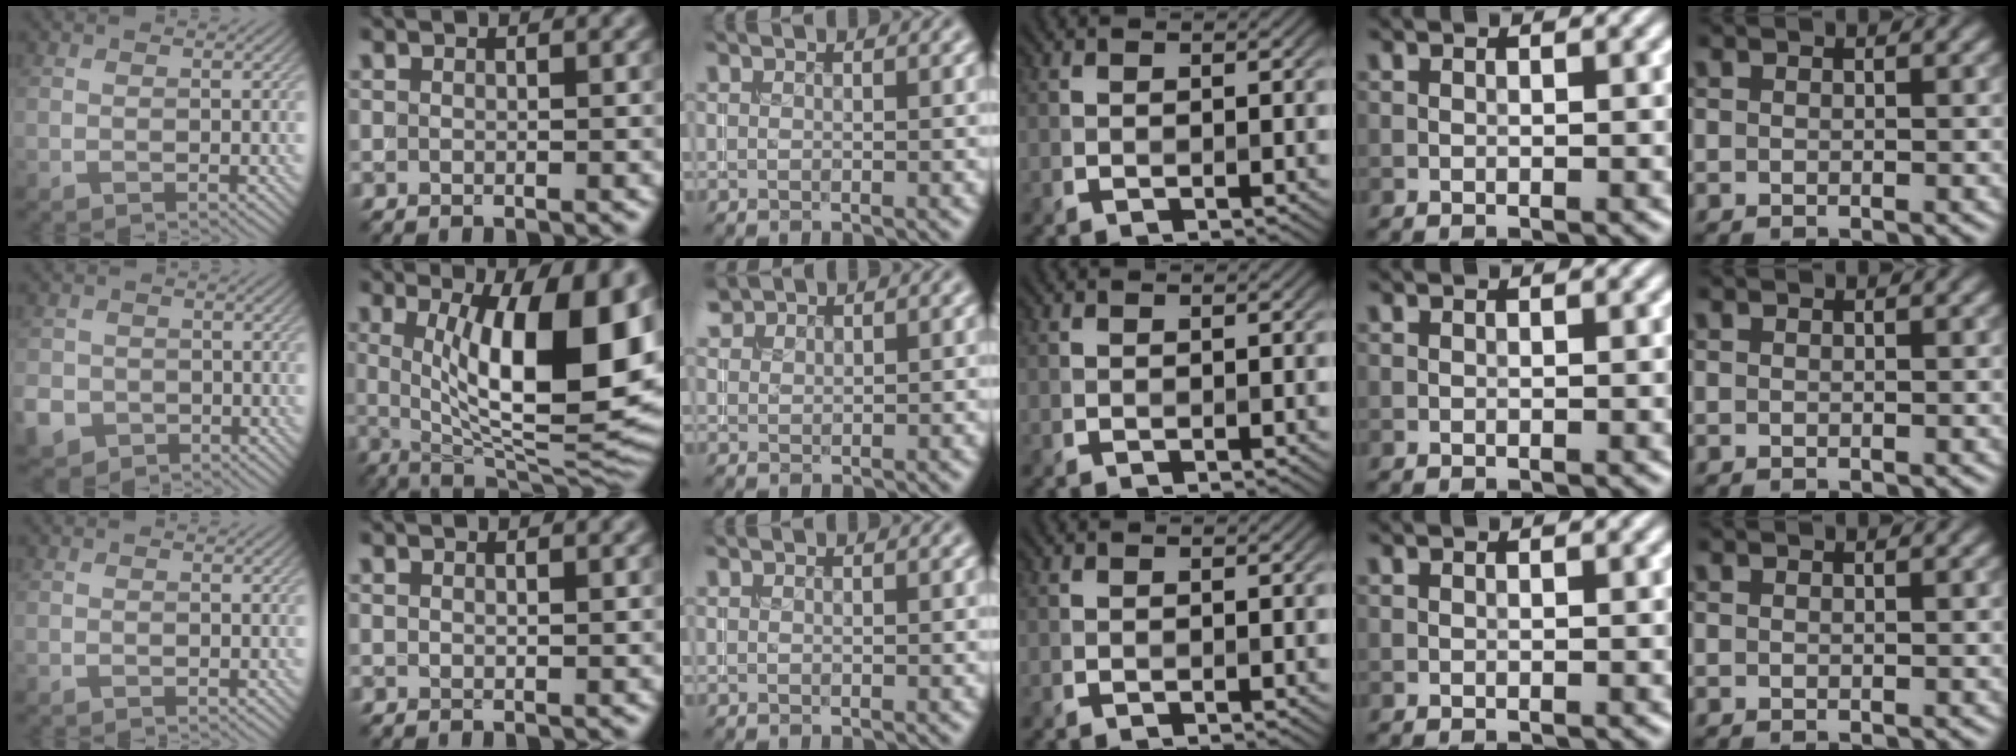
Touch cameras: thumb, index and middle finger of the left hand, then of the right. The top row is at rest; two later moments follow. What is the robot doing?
{"motion": "insert", "object": "coin"}